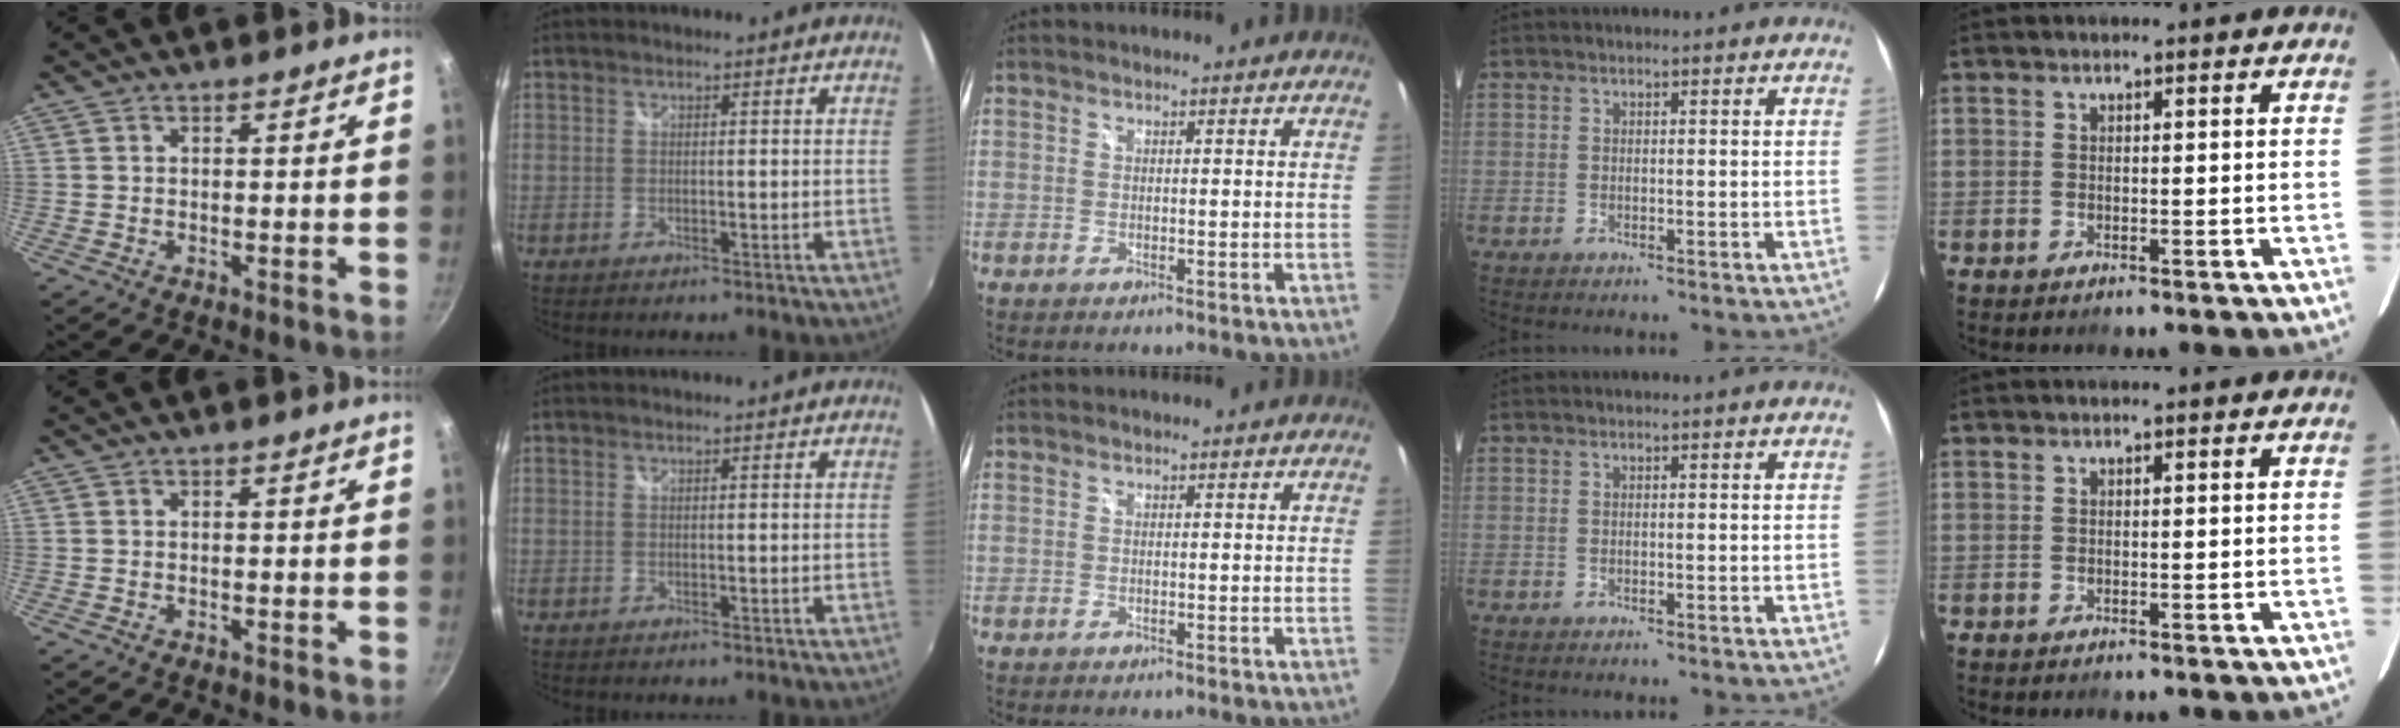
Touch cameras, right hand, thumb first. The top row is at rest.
{}